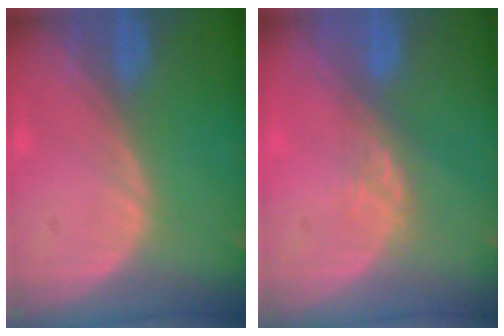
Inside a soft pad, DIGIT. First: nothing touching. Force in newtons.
{"total": 2.5, "press": 2.1, "slide": 1.4}